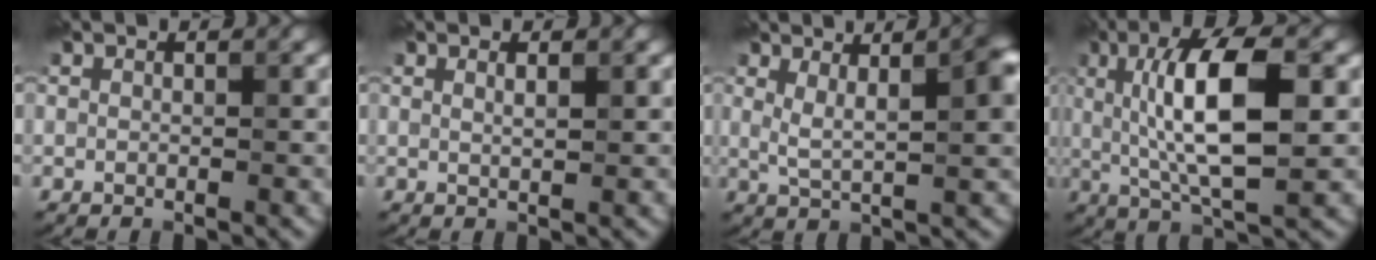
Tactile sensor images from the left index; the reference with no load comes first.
{"total": 1.0, "force": [0.5, 0.3, 0.8], "torque": [-0.007, -0.001, 0.007]}
{"total": 5.8, "force": [1.7, 1.8, 5.2], "torque": [-0.084, -0.001, 0.029]}
{"total": 9.0, "force": [1.0, 2.7, 8.6], "torque": [-0.143, 0.004, 0.018]}